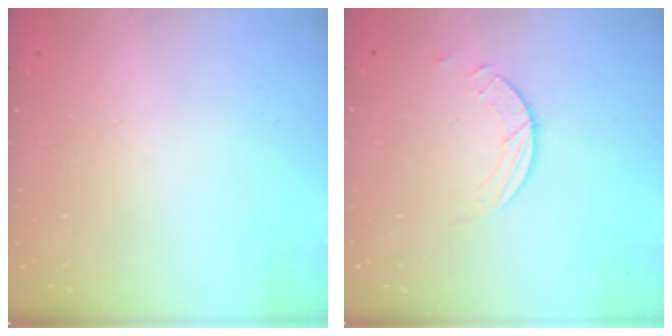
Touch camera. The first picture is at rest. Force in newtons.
{"total": 2.6, "press": 2.6, "slide": 0.3}